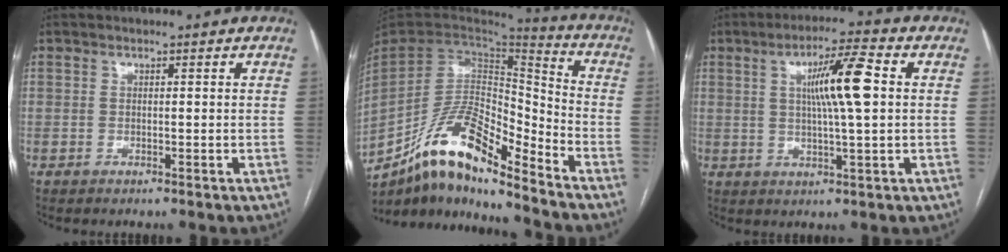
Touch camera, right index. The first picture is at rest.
{"total": 17.2, "force": [-12.4, 4.4, 11.1], "torque": [-0.211, 0.023, -0.223]}
{"total": 9.5, "force": [1.7, 0.3, 9.3], "torque": [-0.161, 0.008, 0.029]}